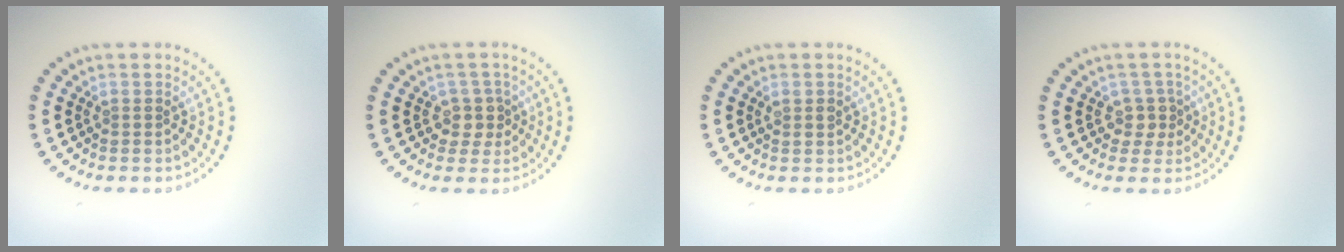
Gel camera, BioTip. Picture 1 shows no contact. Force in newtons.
{"total": 2.1, "press": 1.7, "slide": 1.2}
{"total": 0.9, "press": 0.8, "slide": 0.4}
{"total": 2.0, "press": 1.6, "slide": 1.2}